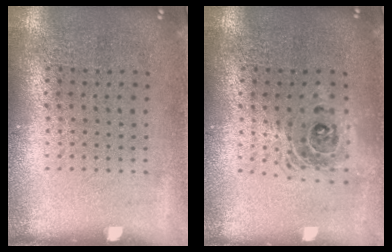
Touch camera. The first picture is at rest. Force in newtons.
{"total": 1.5, "press": 1.2, "slide": 0.8}